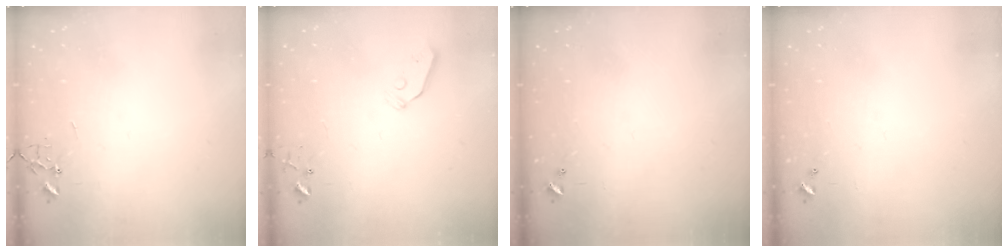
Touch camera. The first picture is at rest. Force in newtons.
{"total": 4.0, "press": 3.9, "slide": 0.8}
{"total": 0.0}
{"total": 0.0}